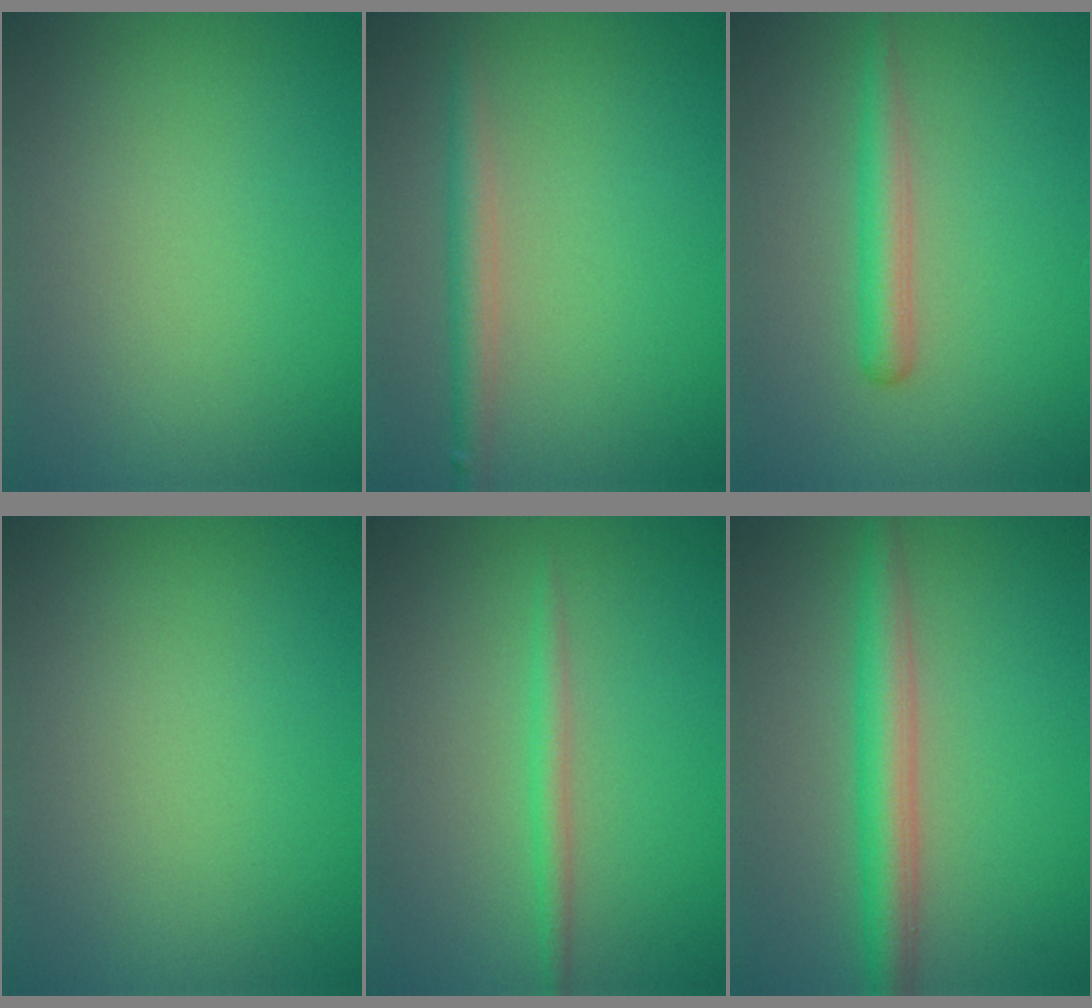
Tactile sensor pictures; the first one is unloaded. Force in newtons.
{"total": 2.2, "press": 2.2, "slide": 0.1}
{"total": 2.5, "press": 2.5, "slide": 0.1}
{"total": 0.0}
{"total": 1.7, "press": 1.7, "slide": 0.0}
{"total": 4.2, "press": 4.2, "slide": 0.1}